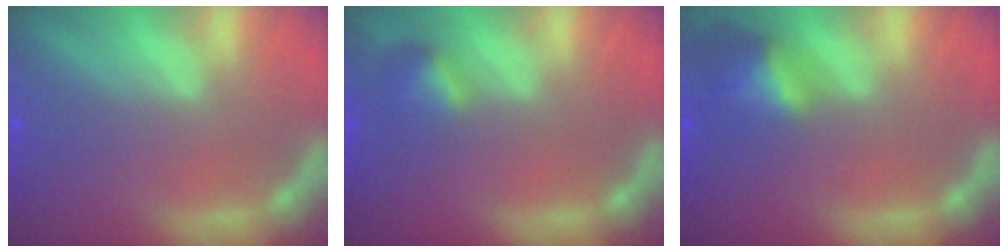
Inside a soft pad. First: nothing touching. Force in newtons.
{"total": 1.9}
{"total": 3.5}